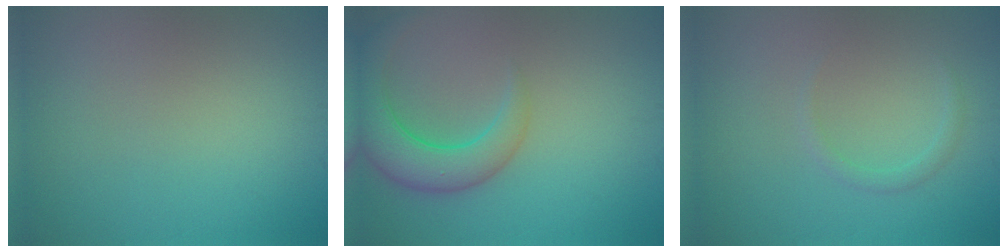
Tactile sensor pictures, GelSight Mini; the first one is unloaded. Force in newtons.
{"total": 5.3, "press": 5.3, "slide": 0.3}
{"total": 1.0, "press": 1.0, "slide": 0.0}